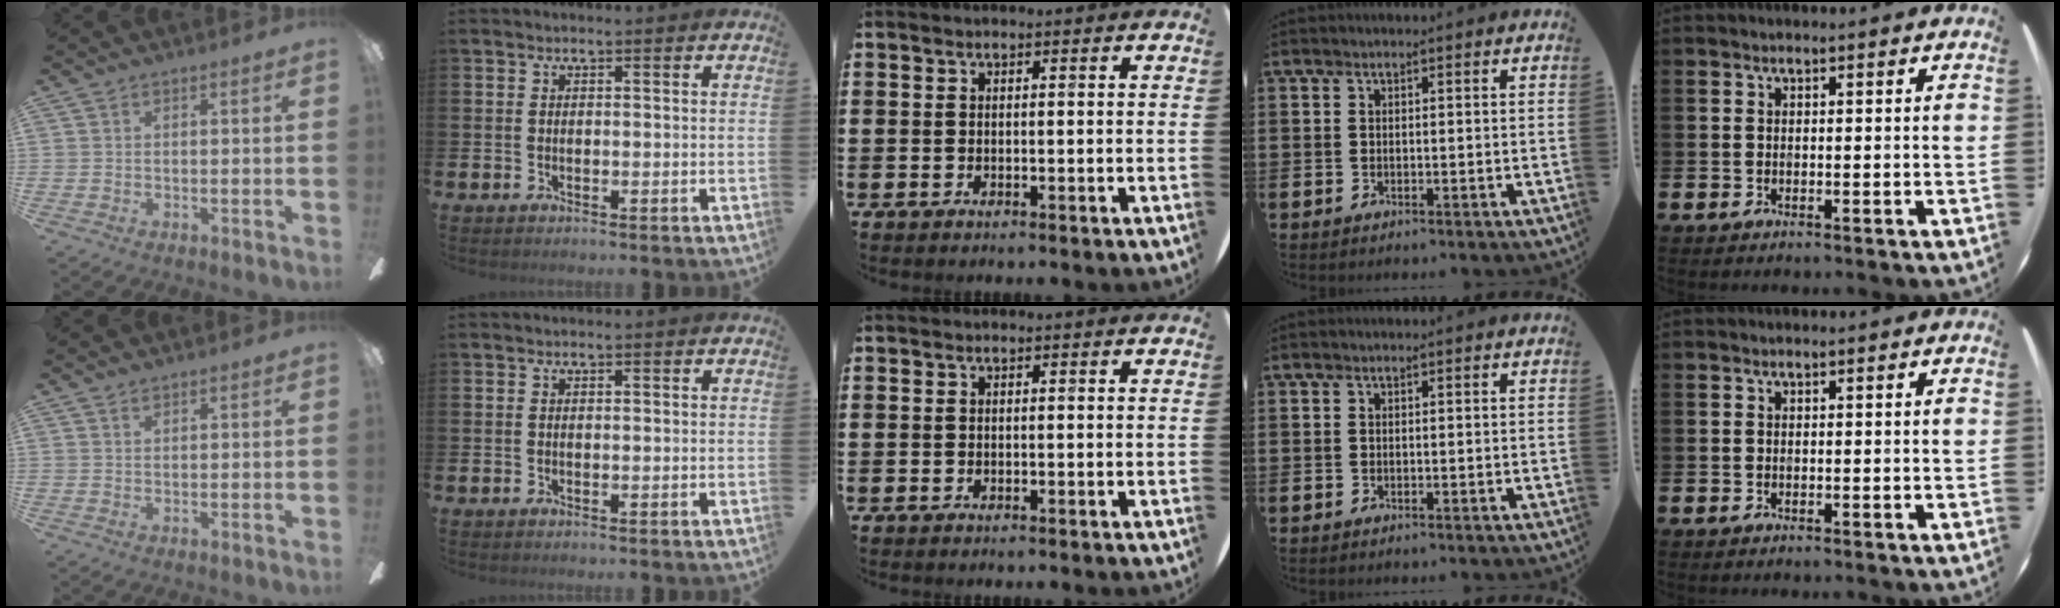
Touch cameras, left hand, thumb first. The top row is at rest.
{"thumb": {"total": 0.8, "force": [0.6, 0.3, 0.4], "torque": [-0.009, 0.001, 0.012]}}